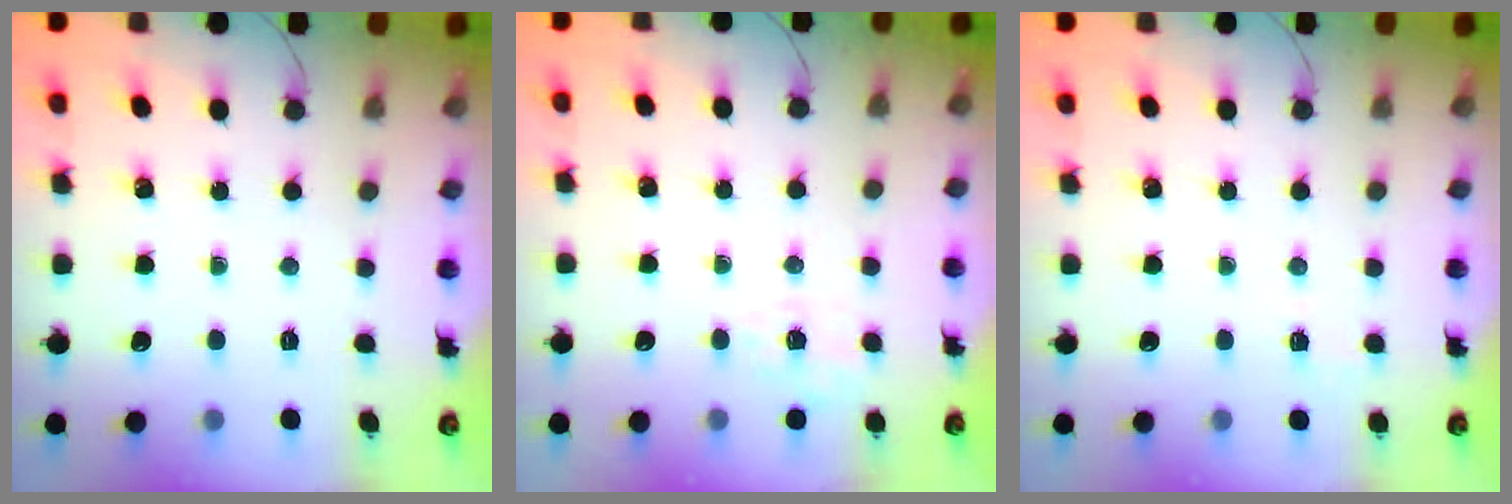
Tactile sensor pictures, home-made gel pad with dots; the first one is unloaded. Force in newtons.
{"total": 2.1, "press": 1.3, "slide": 1.7}
{"total": 5.0, "press": 4.8, "slide": 1.5}